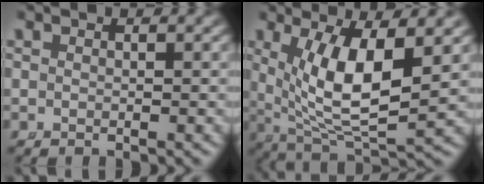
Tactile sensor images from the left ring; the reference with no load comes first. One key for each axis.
{"total": 9.2, "fx": 1.1, "fy": 4.6, "fz": 7.9, "tx": -0.158, "ty": -0.031, "tz": 0.042}